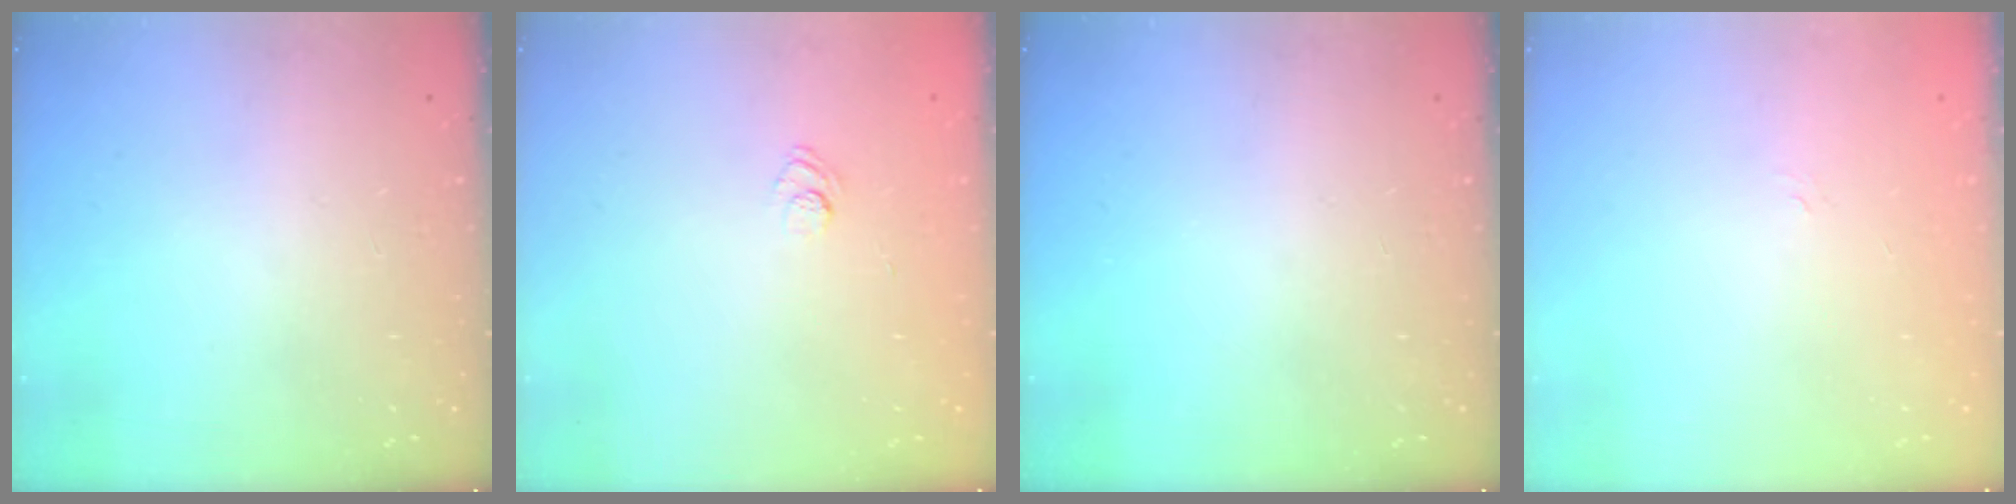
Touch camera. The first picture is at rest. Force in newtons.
{"total": 3.2, "press": 3.0, "slide": 1.2}
{"total": 0.0}
{"total": 2.3, "press": 2.0, "slide": 1.1}